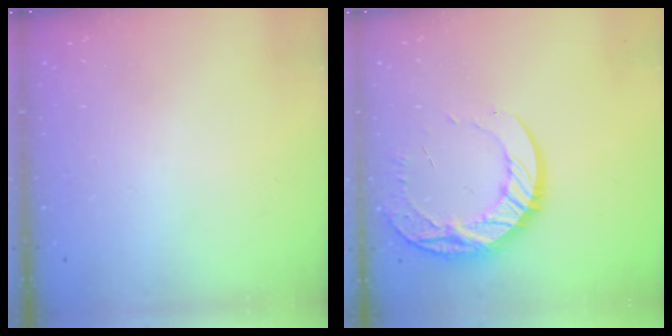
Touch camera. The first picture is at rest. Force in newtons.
{"total": 14.7, "press": 14.6, "slide": 1.3}